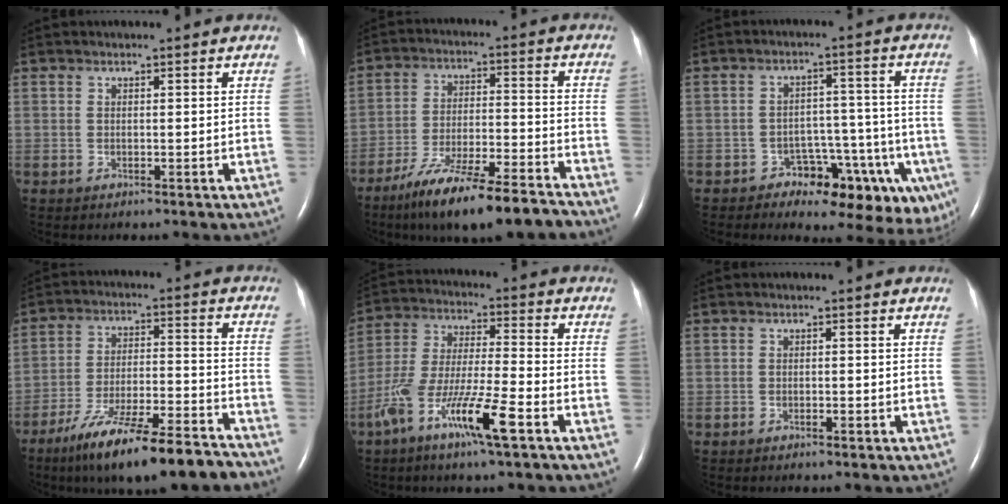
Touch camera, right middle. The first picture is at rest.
{"total": 15.5, "force": [-12.5, 1.4, 9.1], "torque": [-0.154, -0.015, -0.210]}
{"total": 11.5, "force": [-6.4, 6.2, 7.3], "torque": [-0.059, 0.037, -0.086]}
{"total": 18.3, "force": [-14.5, 2.3, 10.9], "torque": [-0.160, -0.003, -0.235]}
{"total": 12.1, "force": [-6.4, 1.0, 10.2], "torque": [-0.210, -0.008, -0.123]}
{"total": 0.7, "force": [-0.5, 0.2, 0.5], "torque": [-0.011, 0.001, -0.007]}